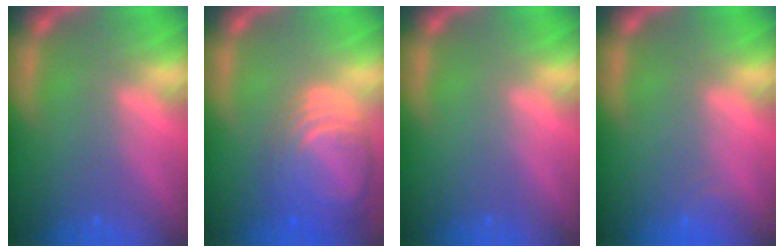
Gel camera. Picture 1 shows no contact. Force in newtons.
{"total": 10.0}
{"total": 0.0}
{"total": 1.4}